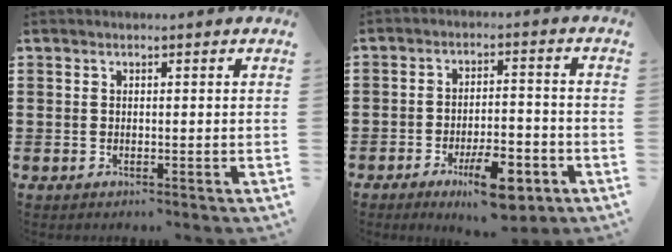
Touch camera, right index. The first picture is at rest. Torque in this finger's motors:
{"motor_torque": [0.72, -0.48, 0.05, 0.00]}